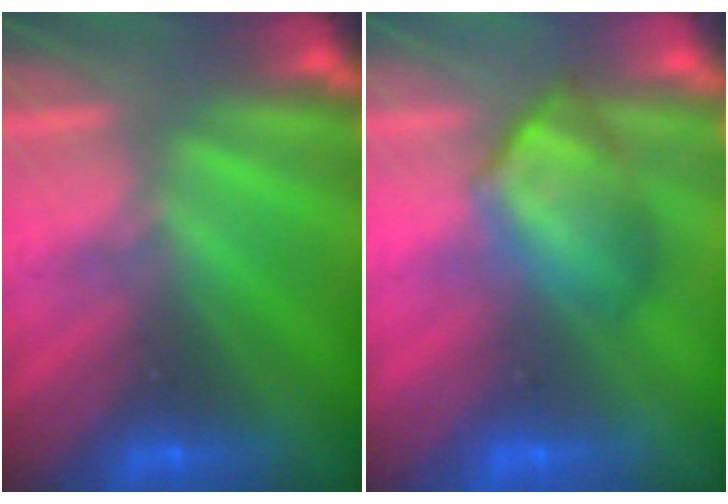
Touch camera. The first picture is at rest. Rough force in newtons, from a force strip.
{"total": 4.8}